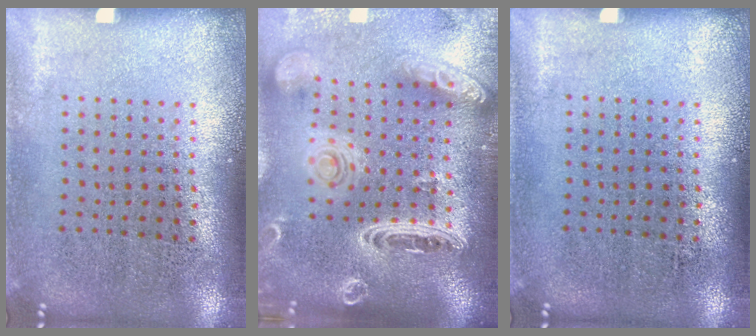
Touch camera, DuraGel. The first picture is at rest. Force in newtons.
{"total": 3.7, "press": 2.9, "slide": 2.2}
{"total": 0.0}